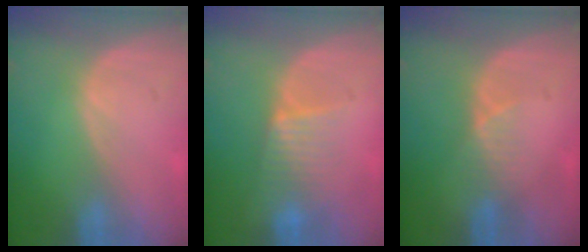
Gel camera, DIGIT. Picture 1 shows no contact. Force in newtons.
{"total": 4.7, "press": 4.6, "slide": 0.7}
{"total": 2.6, "press": 2.2, "slide": 1.4}